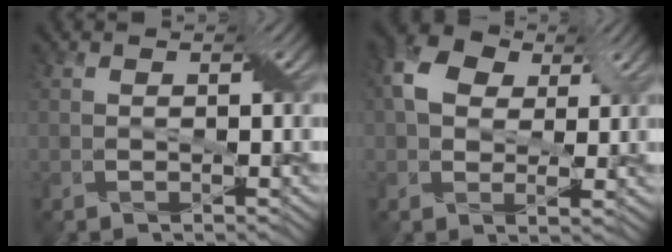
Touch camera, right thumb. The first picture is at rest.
{"total": 7.0, "force": [2.3, 4.9, 4.5], "torque": [-0.098, 0.008, 0.038]}